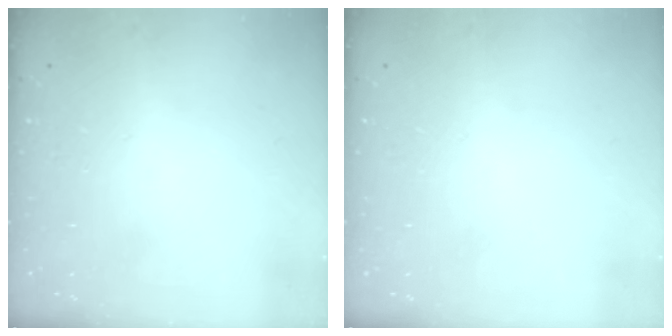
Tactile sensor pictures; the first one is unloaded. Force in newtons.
{"total": 0.0}